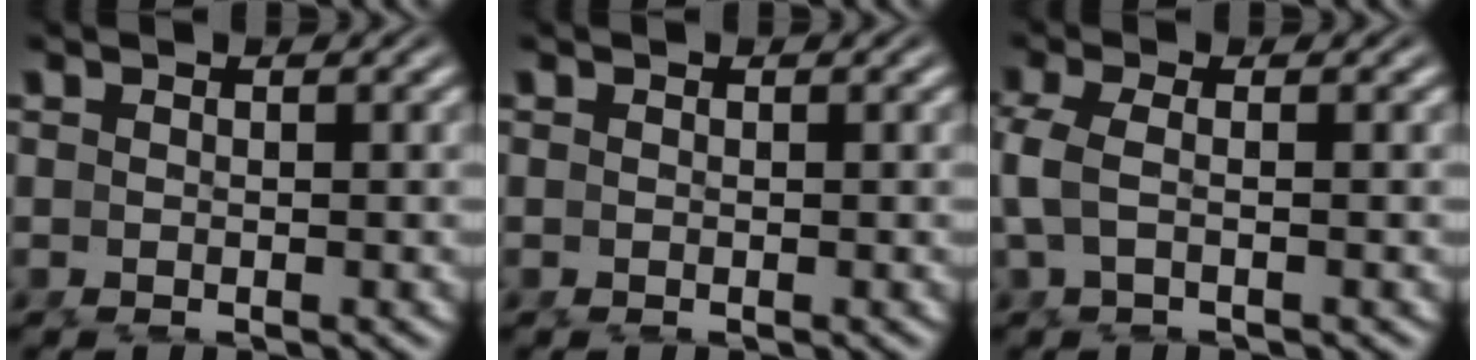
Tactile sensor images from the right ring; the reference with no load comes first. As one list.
[{"total": 0.0}, {"total": 2.7, "force": [-0.3, 0.9, 2.5], "torque": [-0.067, -0.009, 0.000]}]